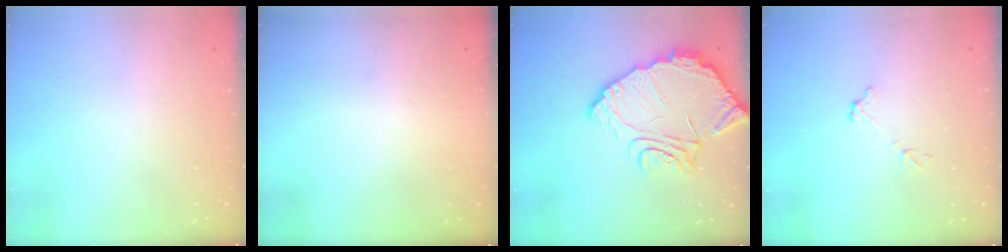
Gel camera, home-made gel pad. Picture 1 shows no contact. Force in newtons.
{"total": 3.2, "press": 3.0, "slide": 1.1}
{"total": 15.3, "press": 15.3, "slide": 1.4}
{"total": 6.8, "press": 6.8, "slide": 0.4}